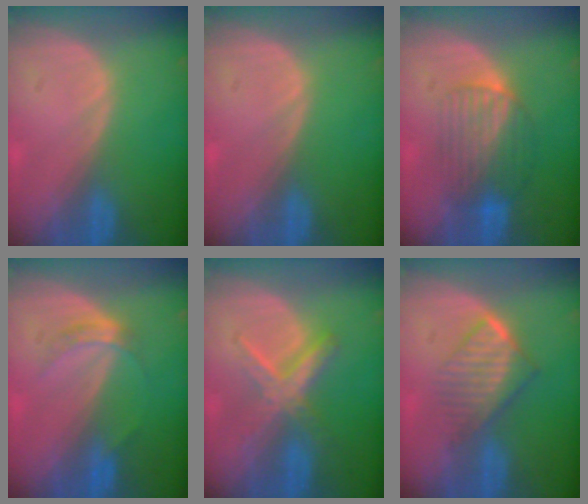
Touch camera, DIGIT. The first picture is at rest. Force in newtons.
{"total": 0.0}
{"total": 6.5, "press": 6.4, "slide": 1.0}
{"total": 3.2, "press": 2.9, "slide": 1.3}
{"total": 5.4, "press": 5.4, "slide": 0.7}
{"total": 6.6, "press": 5.9, "slide": 3.0}